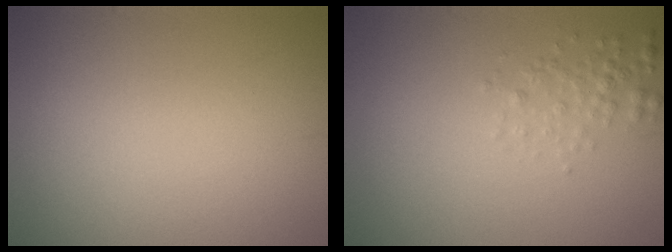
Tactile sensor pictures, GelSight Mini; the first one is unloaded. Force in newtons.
{"total": 1.5, "press": 1.5, "slide": 0.0}